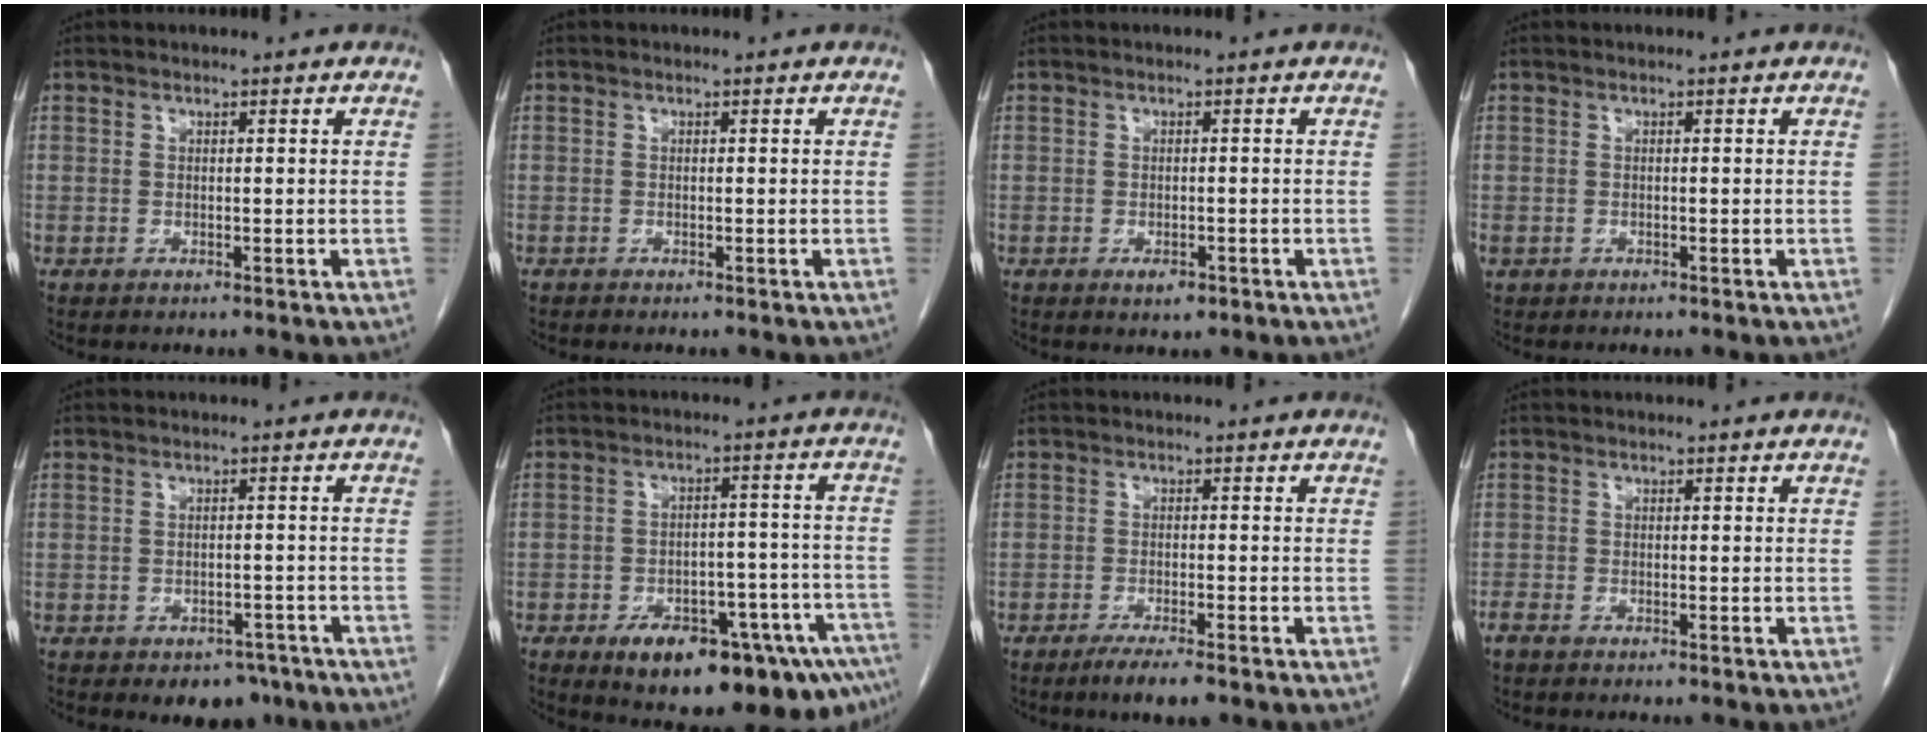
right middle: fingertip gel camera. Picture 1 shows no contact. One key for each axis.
{"total": 0.0}
{"total": 1.9, "fx": -1.1, "fy": 0.8, "fz": 1.4, "tx": -0.022, "ty": 0.000, "tz": -0.011}
{"total": 0.9, "fx": -0.4, "fy": 0.7, "fz": 0.4, "tx": -0.008, "ty": 0.002, "tz": -0.003}
{"total": 4.6, "fx": -3.2, "fy": 2.7, "fz": 1.8, "tx": -0.015, "ty": 0.004, "tz": -0.038}
{"total": 18.2, "fx": -11.6, "fy": 5.9, "fz": 12.7, "tx": -0.110, "ty": 0.027, "tz": -0.157}
{"total": 3.1, "fx": -2.4, "fy": 0.2, "fz": 2.0, "tx": -0.040, "ty": -0.006, "tz": -0.042}
{"total": 1.7, "fx": -1.3, "fy": 0.6, "fz": 0.8, "tx": -0.018, "ty": -0.004, "tz": -0.023}